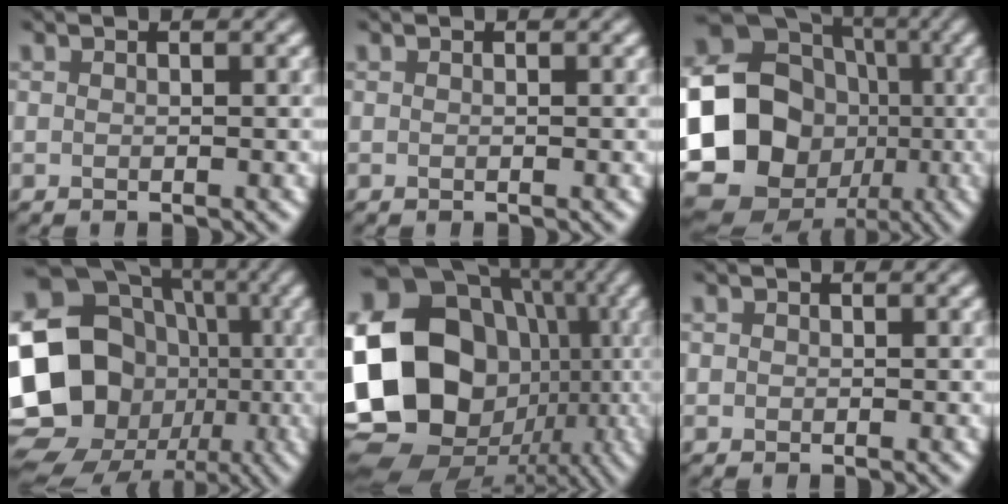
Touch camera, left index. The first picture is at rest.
{"total": 0.0}
{"total": 21.9, "force": [-3.5, 20.1, 8.1], "torque": [-0.190, -0.005, -0.108]}
{"total": 23.9, "force": [-2.9, 21.5, 10.0], "torque": [-0.204, 0.027, -0.101]}
{"total": 24.8, "force": [-1.0, 22.0, 11.4], "torque": [-0.233, 0.004, -0.037]}
{"total": 0.6, "force": [0.1, 0.6, 0.0], "torque": [0.004, -0.002, -0.002]}